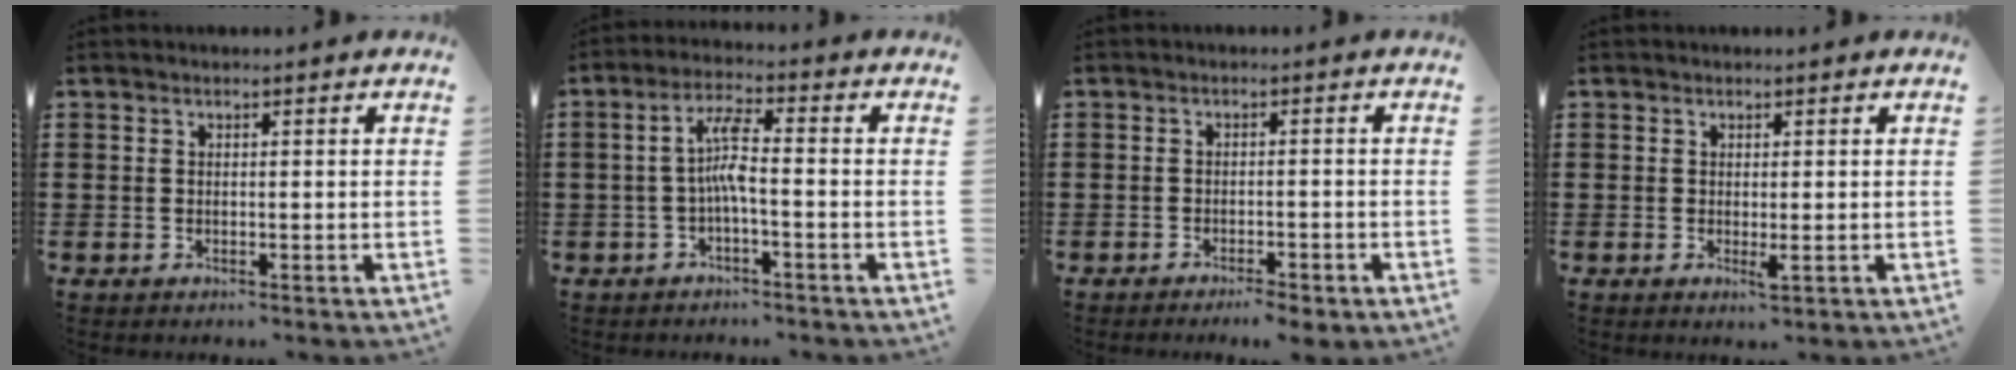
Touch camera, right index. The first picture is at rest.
{"total": 5.4, "force": [-1.1, 1.0, 5.2], "torque": [-0.112, 0.004, -0.028]}
{"total": 2.1, "force": [-1.9, 0.1, 0.8], "torque": [-0.017, 0.000, -0.036]}
{"total": 1.6, "force": [-0.2, 0.4, 1.5], "torque": [-0.028, -0.003, -0.001]}